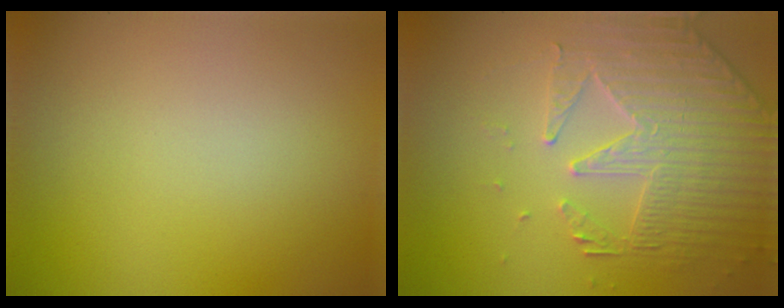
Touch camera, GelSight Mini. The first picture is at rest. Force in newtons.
{"total": 4.9, "press": 3.9, "slide": 2.9}